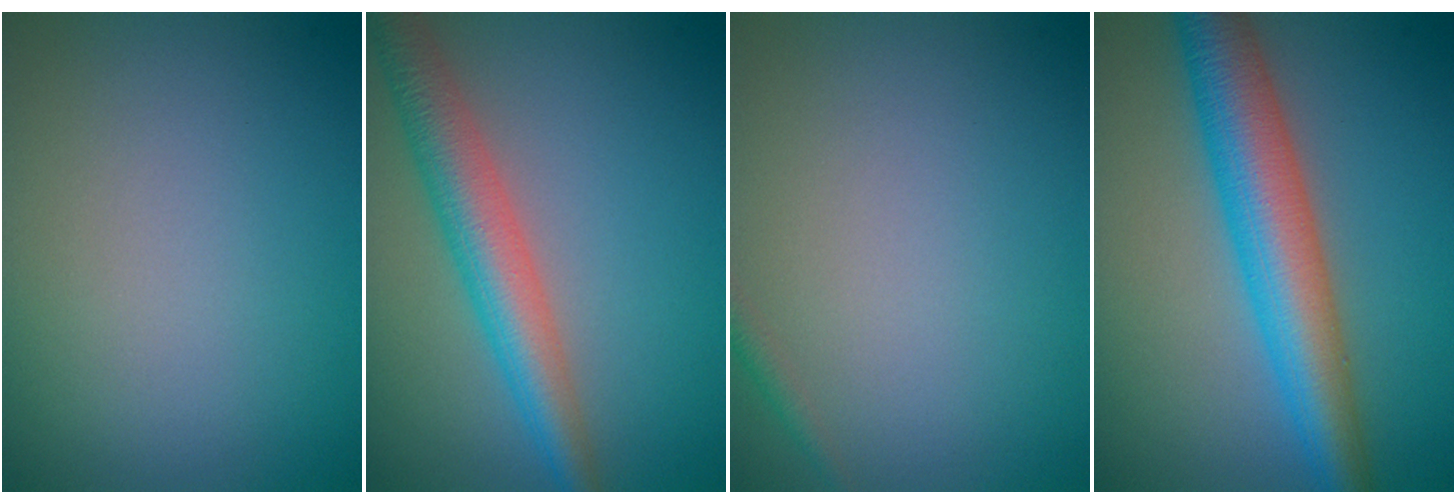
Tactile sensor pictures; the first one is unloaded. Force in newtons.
{"total": 5.4, "press": 5.4, "slide": 0.1}
{"total": 0.8, "press": 0.8, "slide": 0.1}
{"total": 7.6, "press": 7.6, "slide": 0.1}